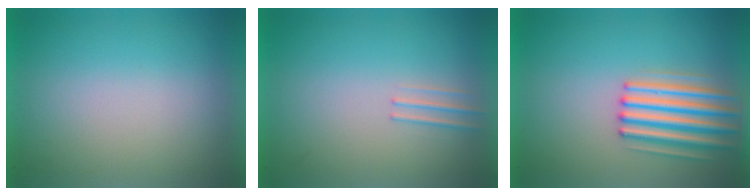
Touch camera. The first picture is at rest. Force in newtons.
{"total": 1.1}
{"total": 4.7}